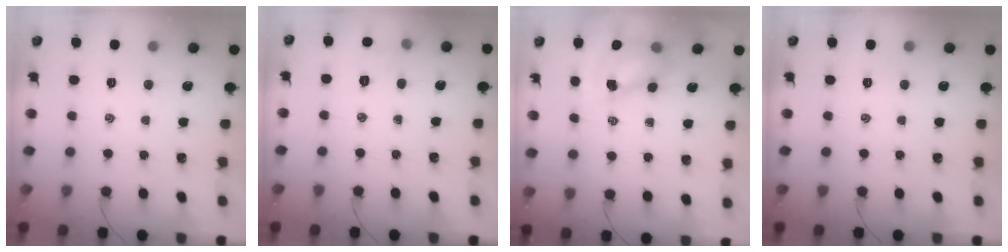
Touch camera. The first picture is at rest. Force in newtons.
{"total": 4.6, "press": 4.5, "slide": 1.3}
{"total": 7.9, "press": 7.7, "slide": 1.5}
{"total": 0.0}